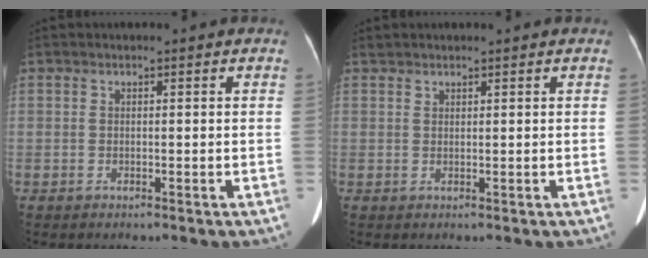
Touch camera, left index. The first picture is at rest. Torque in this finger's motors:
{"motor_torque": [-0.10, 0.00, -0.01, 0.01]}